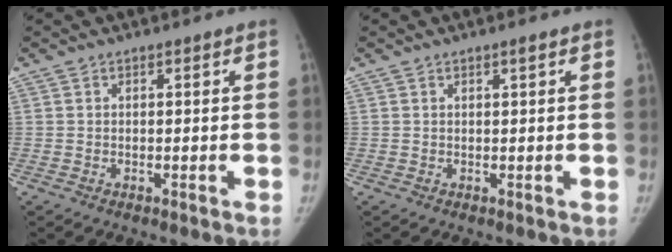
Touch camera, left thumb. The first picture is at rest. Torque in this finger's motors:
{"motor_torque": [-0.06, -0.13, -0.45, 0.31, 0.00]}